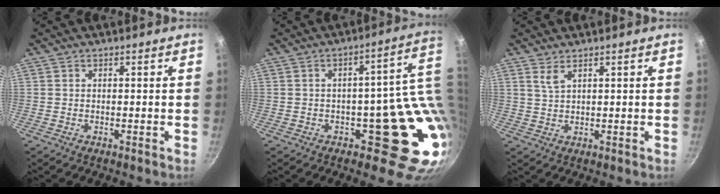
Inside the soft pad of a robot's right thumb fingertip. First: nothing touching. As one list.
[{"total": 12.9, "force": [1.0, 7.1, 10.7], "torque": [-0.073, 0.002, 0.025]}, {"total": 2.3, "force": [1.5, 0.7, 1.6], "torque": [-0.032, -0.009, 0.032]}]